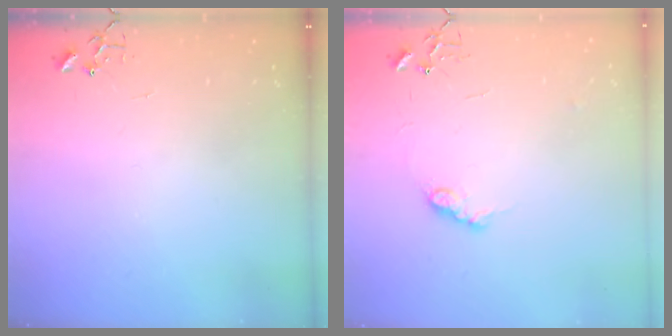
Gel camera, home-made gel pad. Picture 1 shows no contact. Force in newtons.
{"total": 7.8, "press": 7.8, "slide": 0.1}